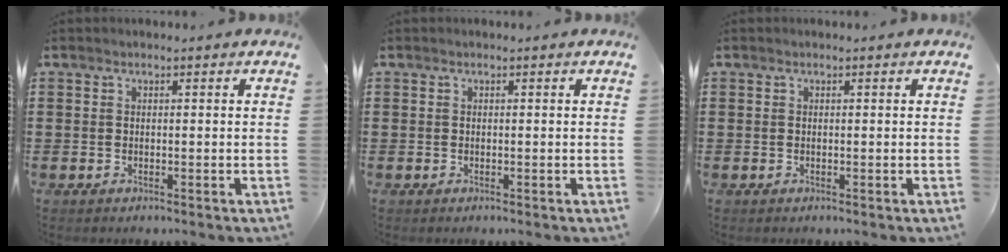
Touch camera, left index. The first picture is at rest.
{"total": 0.0}
{"total": 0.0}